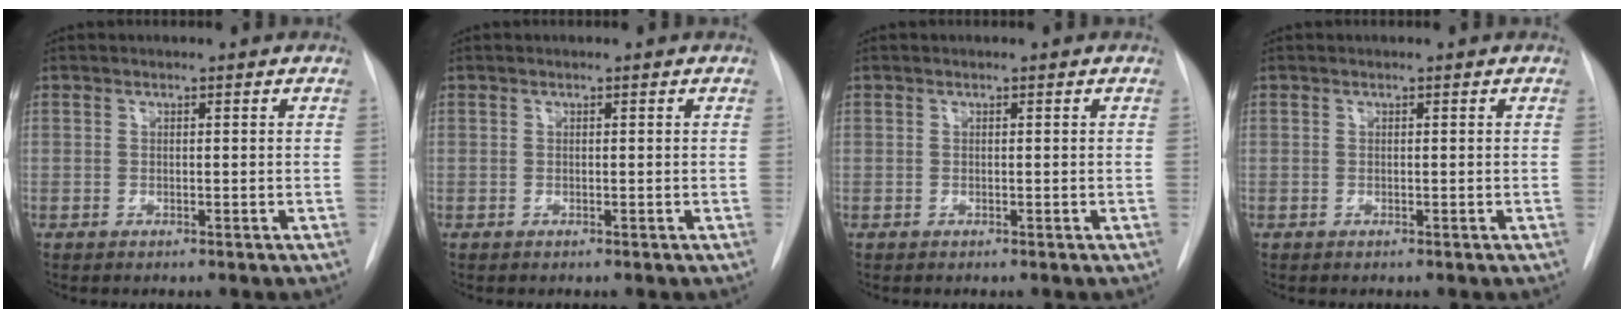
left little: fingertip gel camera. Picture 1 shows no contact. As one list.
[{"total": 0.0}, {"total": 0.0}, {"total": 0.0}]